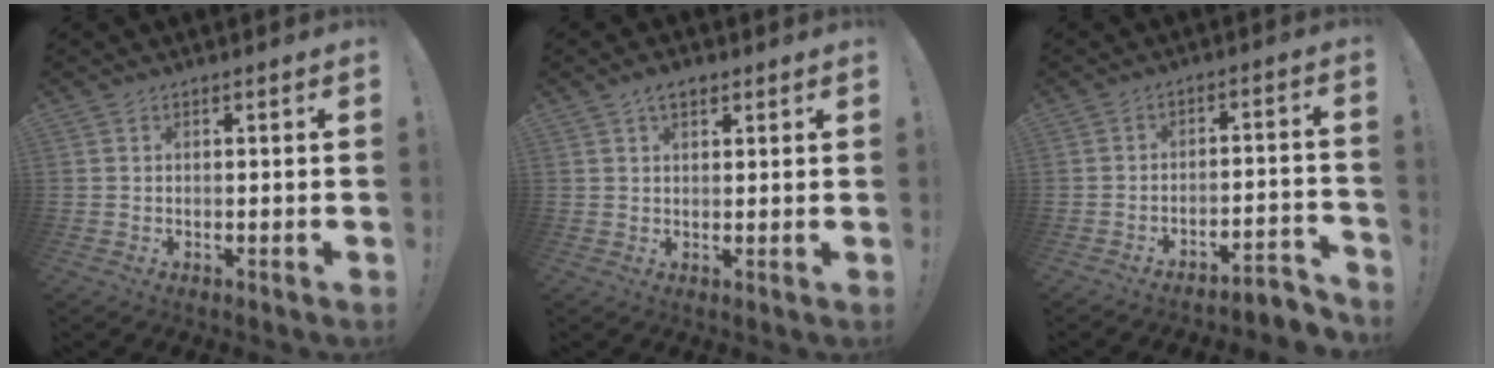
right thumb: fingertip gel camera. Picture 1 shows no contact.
{"total": 3.7, "force": [2.1, 2.1, 2.3], "torque": [-0.036, -0.001, 0.036]}
{"total": 4.7, "force": [-3.6, 1.2, 2.7], "torque": [-0.039, 0.011, -0.061]}